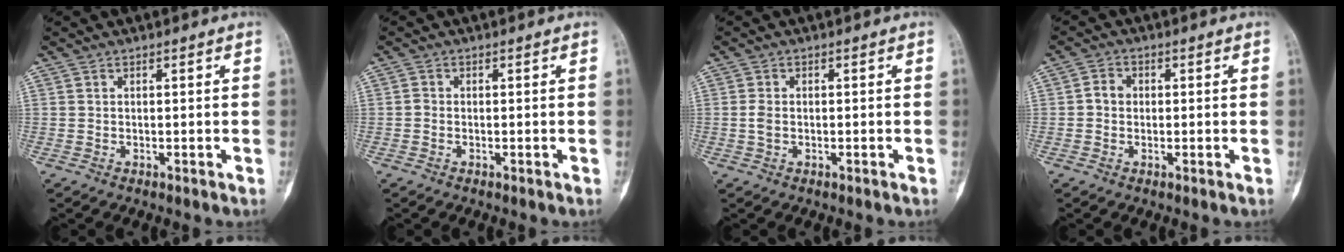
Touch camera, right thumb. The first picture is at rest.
{"total": 0.8, "force": [-0.3, 0.6, 0.4], "torque": [-0.005, 0.002, -0.011]}
{"total": 1.7, "force": [-0.3, 1.1, 1.3], "torque": [-0.035, 0.005, -0.008]}
{"total": 2.6, "force": [-0.1, 2.3, 1.3], "torque": [-0.010, 0.009, -0.007]}